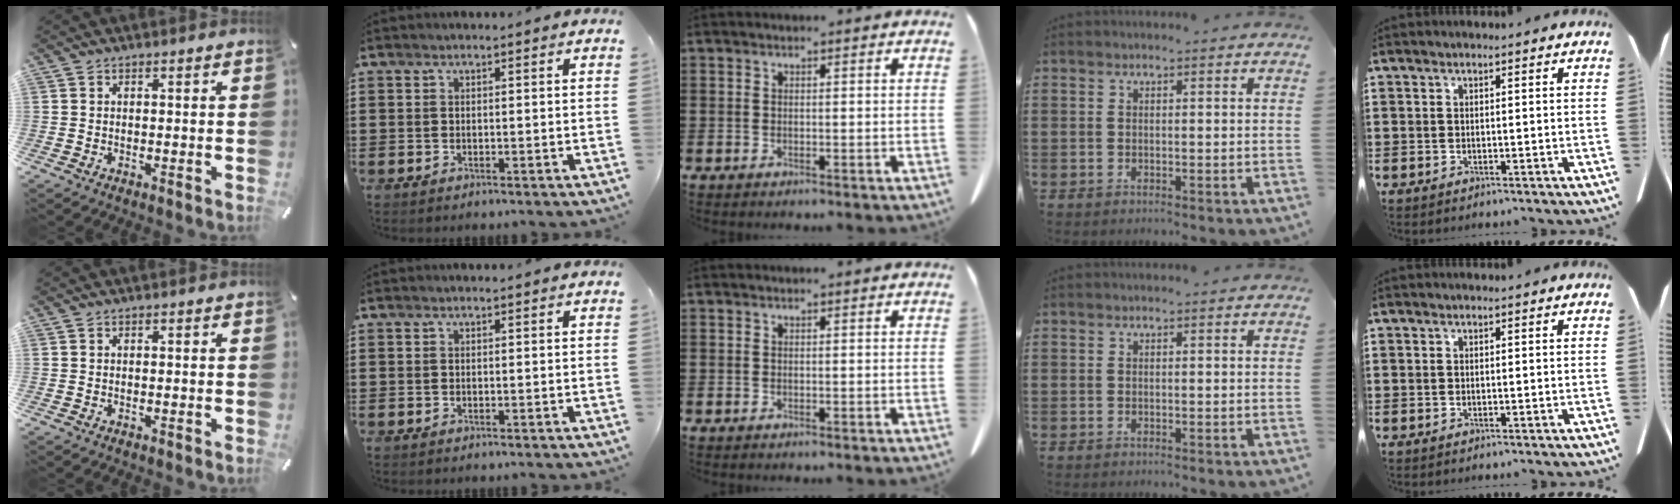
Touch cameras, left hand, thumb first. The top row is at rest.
{}